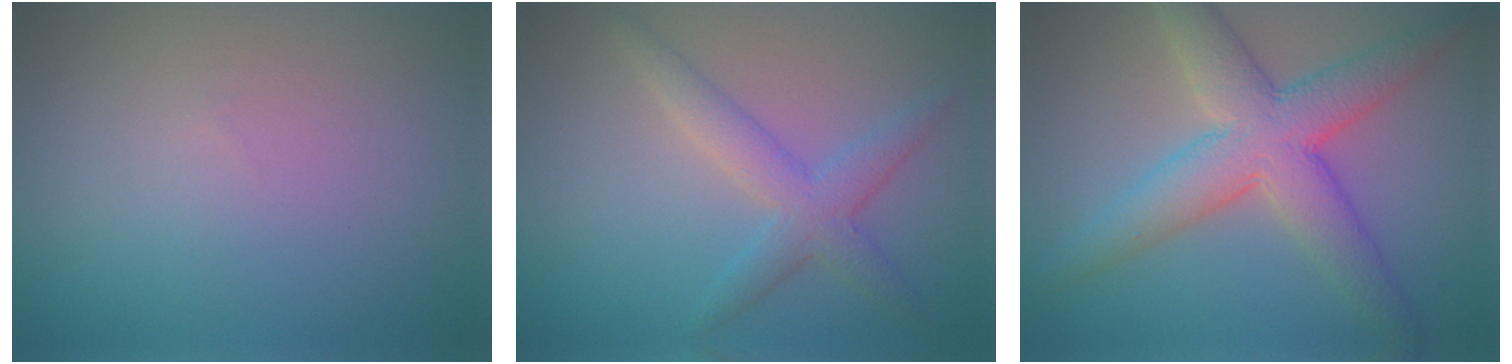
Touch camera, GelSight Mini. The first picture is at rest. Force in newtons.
{"total": 3.3, "press": 3.3, "slide": 0.3}
{"total": 6.9, "press": 6.9, "slide": 0.2}